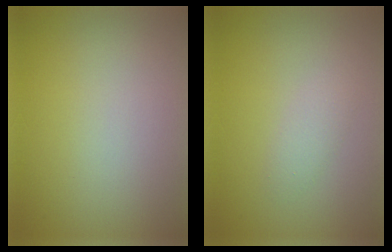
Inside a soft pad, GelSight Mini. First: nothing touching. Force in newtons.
{"total": 1.2, "press": 1.2, "slide": 0.1}